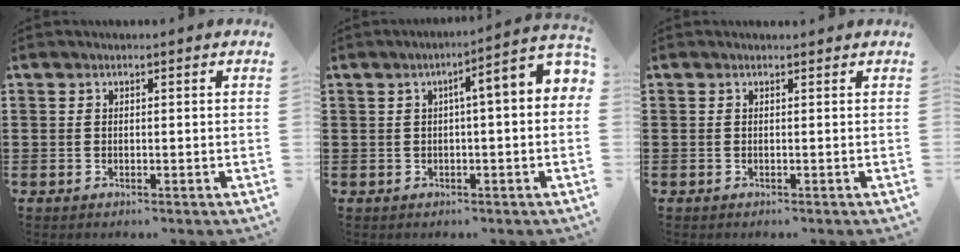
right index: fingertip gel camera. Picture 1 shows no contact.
{"total": 4.8, "force": [0.2, 0.2, 4.8], "torque": [-0.083, -0.005, -0.003]}
{"total": 0.0}